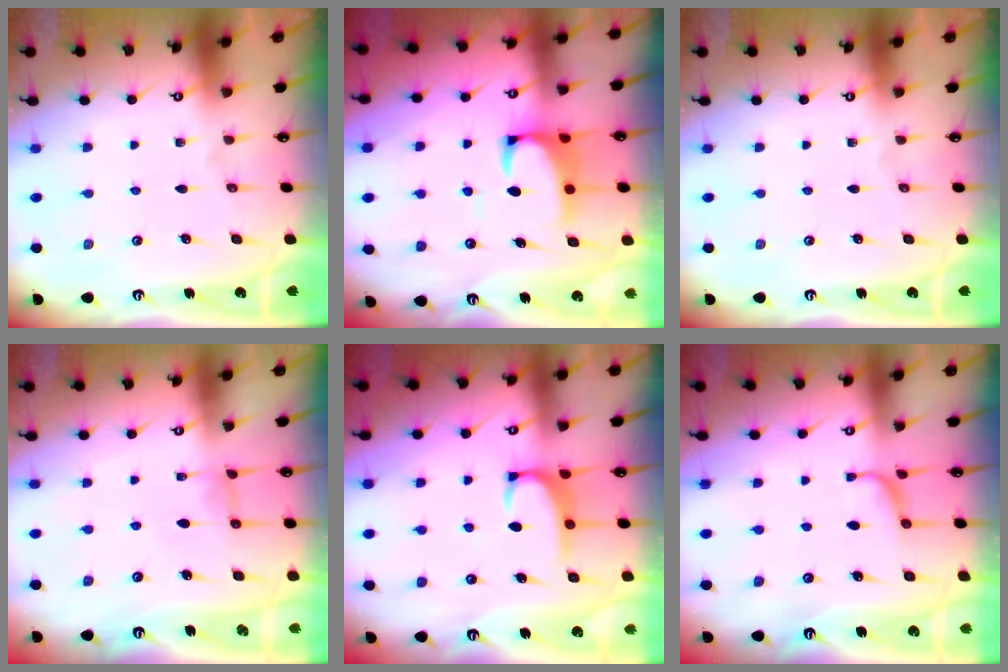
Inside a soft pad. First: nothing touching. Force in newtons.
{"total": 3.0, "press": 2.8, "slide": 1.1}
{"total": 0.0}
{"total": 1.5, "press": 1.4, "slide": 0.6}
{"total": 2.3, "press": 2.2, "slide": 0.8}
{"total": 1.7, "press": 1.6, "slide": 0.5}